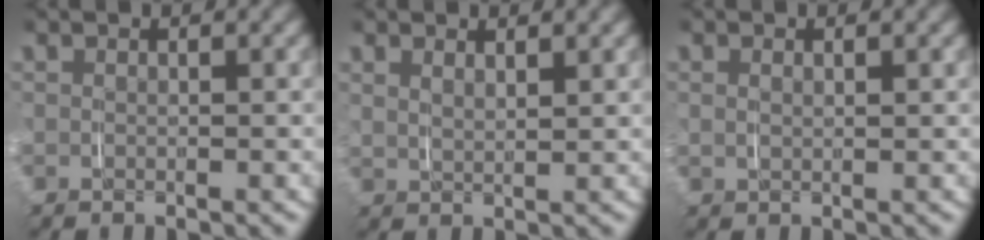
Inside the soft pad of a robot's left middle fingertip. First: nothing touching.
{"total": 1.5, "force": [1.3, 0.3, 0.7], "torque": [-0.016, -0.005, 0.029]}
{"total": 0.8, "force": [0.4, 0.4, 0.5], "torque": [-0.012, -0.002, 0.012]}